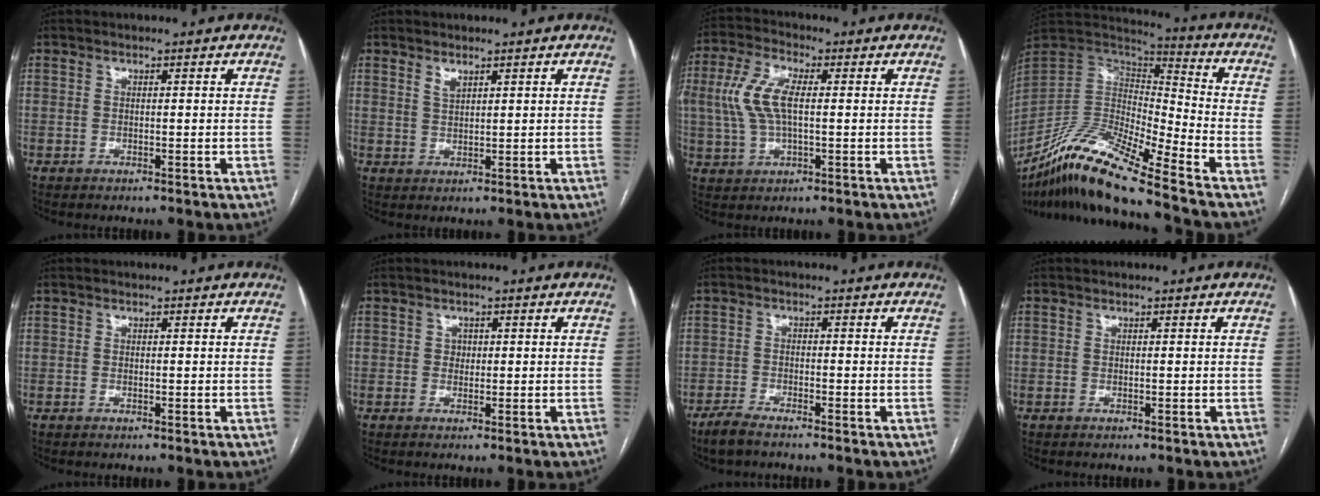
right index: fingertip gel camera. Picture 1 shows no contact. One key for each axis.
{"total": 1.6, "fx": 1.3, "fy": 0.5, "fz": 0.9, "tx": -0.017, "ty": -0.002, "tz": 0.027}
{"total": 8.7, "fx": 0.8, "fy": 3.5, "fz": 7.9, "tx": -0.189, "ty": 0.014, "tz": 0.016}
{"total": 19.1, "fx": -14.4, "fy": 1.3, "fz": 12.5, "tx": -0.254, "ty": -0.014, "tz": -0.271}
{"total": 0.0}
{"total": 1.2, "fx": 0.1, "fy": 1.1, "fz": 0.6, "tx": -0.007, "ty": 0.002, "tz": 0.002}
{"total": 3.6, "fx": -3.1, "fy": 0.5, "fz": 1.8, "tx": -0.039, "ty": -0.007, "tz": -0.058}
{"total": 0.0}